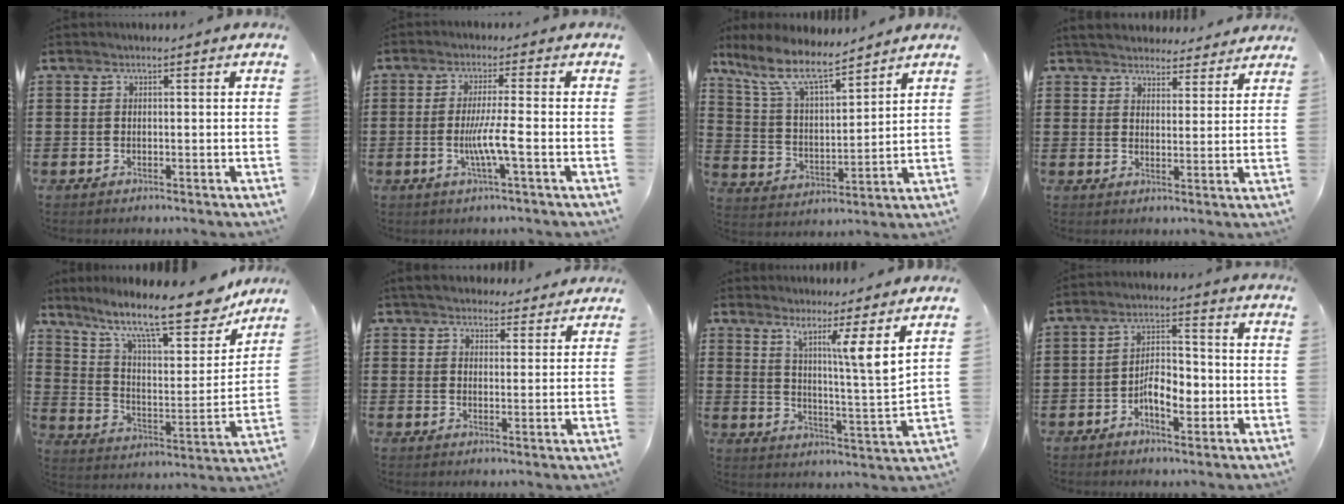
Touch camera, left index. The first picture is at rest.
{"total": 5.4, "force": [-1.5, -0.1, 5.2], "torque": [-0.105, -0.011, -0.034]}
{"total": 9.2, "force": [7.5, 2.0, 4.9], "torque": [-0.124, -0.029, 0.132]}
{"total": 4.2, "force": [4.1, 0.8, 0.2], "torque": [-0.021, -0.014, 0.075]}
{"total": 15.7, "force": [12.6, 2.9, 9.0], "torque": [-0.175, -0.079, 0.210]}
{"total": 4.2, "force": [4.1, 1.0, 0.5], "torque": [-0.024, -0.009, 0.075]}
{"total": 8.2, "force": [5.9, -1.4, 5.5], "torque": [-0.099, -0.046, 0.092]}
{"total": 5.4, "force": [-2.2, 2.7, 4.1], "torque": [-0.066, 0.006, -0.042]}